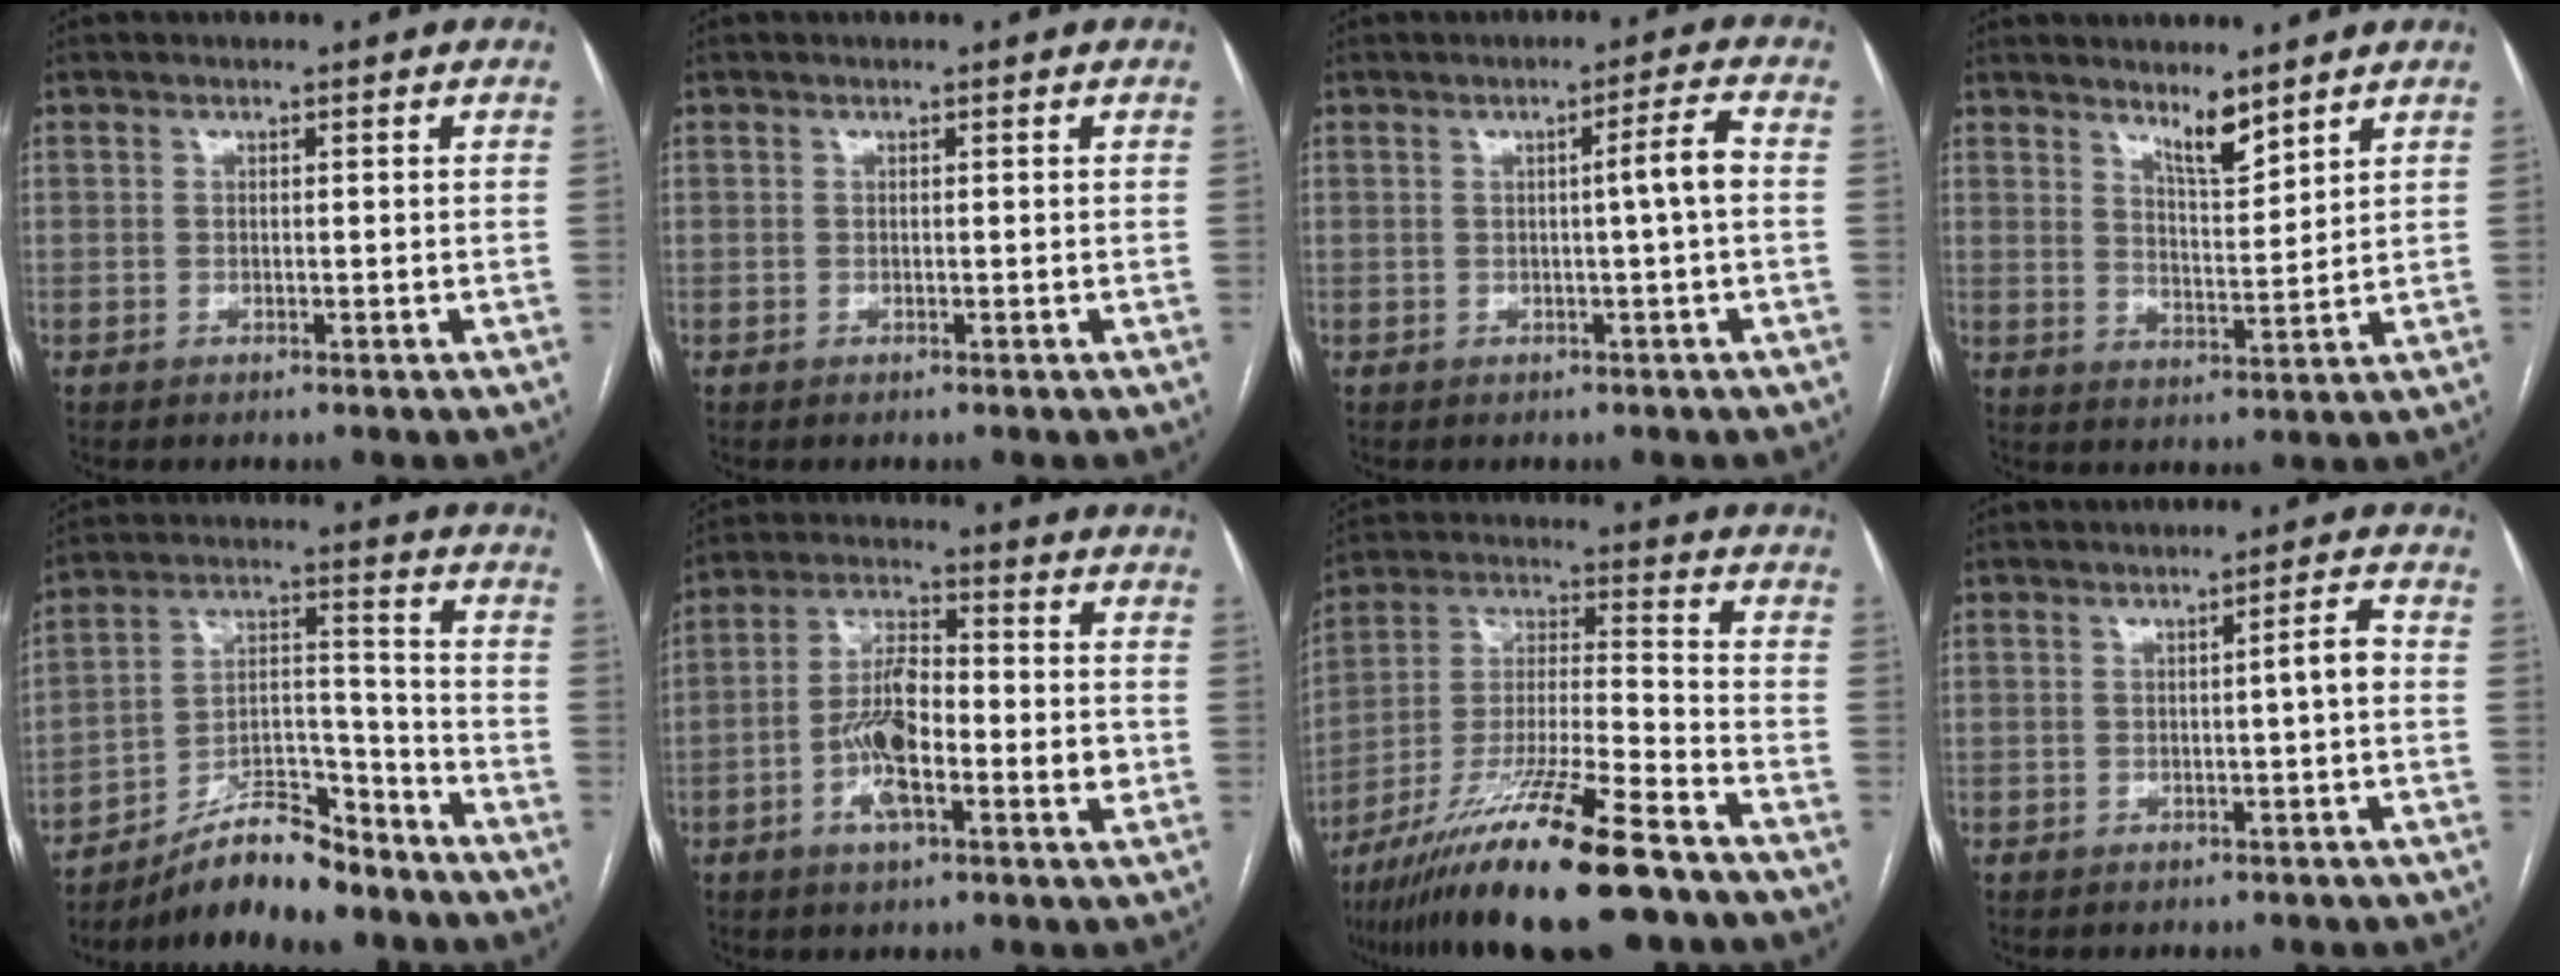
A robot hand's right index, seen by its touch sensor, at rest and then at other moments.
{"total": 0.0}
{"total": 3.7, "force": [-0.1, -0.8, 3.7], "torque": [-0.050, 0.004, -0.002]}
{"total": 5.1, "force": [4.2, 0.7, 2.7], "torque": [-0.051, -0.014, 0.076]}
{"total": 12.2, "force": [-10.5, 3.0, 5.5], "torque": [-0.089, 0.028, -0.182]}
{"total": 11.4, "force": [-2.6, 3.7, 10.4], "torque": [-0.200, 0.019, -0.046]}
{"total": 20.4, "force": [-14.4, 1.5, 14.4], "torque": [-0.261, -0.034, -0.259]}
{"total": 2.7, "force": [-0.2, -0.1, 2.7], "torque": [-0.037, 0.003, -0.003]}